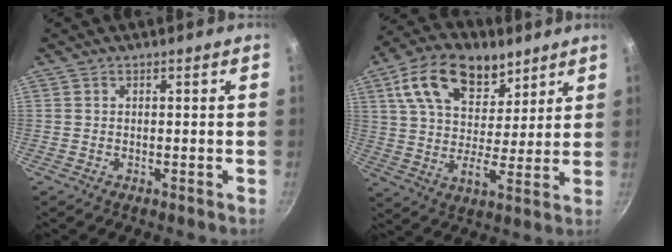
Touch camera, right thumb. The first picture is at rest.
{"total": 17.2, "force": [9.0, 10.2, 10.5], "torque": [-0.145, -0.025, 0.149]}